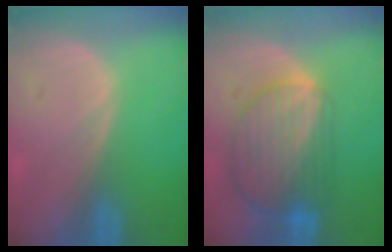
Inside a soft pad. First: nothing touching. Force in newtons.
{"total": 9.3, "press": 7.9, "slide": 4.9}